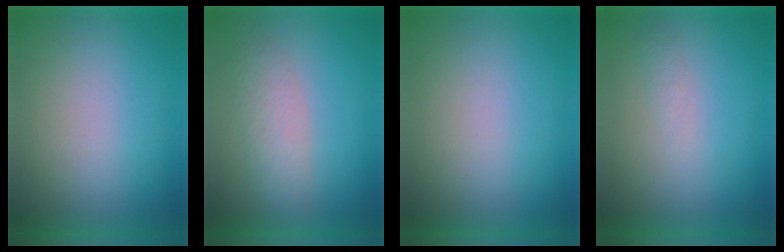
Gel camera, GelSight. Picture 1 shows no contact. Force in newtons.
{"total": 3.5}
{"total": 0.0}
{"total": 1.2}